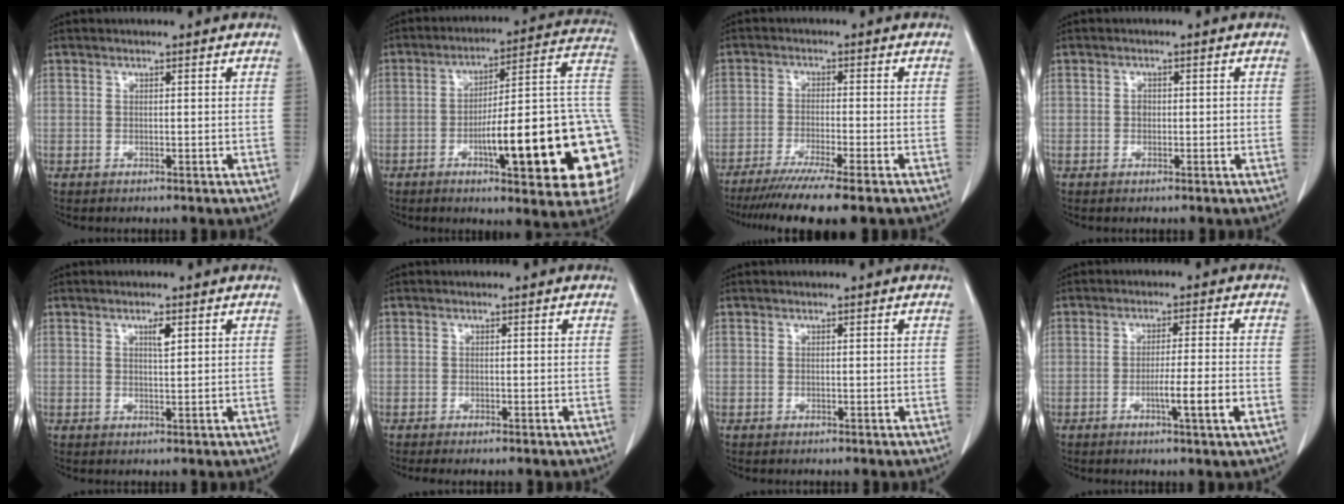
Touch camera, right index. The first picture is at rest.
{"total": 26.2, "force": [-5.3, 3.8, 25.4], "torque": [-0.242, 0.014, -0.072]}
{"total": 11.1, "force": [-8.9, -0.7, 6.6], "torque": [-0.086, -0.031, -0.139]}
{"total": 1.4, "force": [-0.2, 1.0, 0.9], "torque": [-0.014, 0.003, -0.002]}
{"total": 1.8, "force": [0.9, 0.3, 1.5], "torque": [-0.027, -0.002, 0.015]}
{"total": 1.1, "force": [-0.9, 0.0, 0.6], "torque": [-0.010, -0.004, -0.015]}
{"total": 0.0}
{"total": 6.2, "force": [-2.1, -0.6, 5.8], "torque": [-0.088, -0.009, -0.034]}